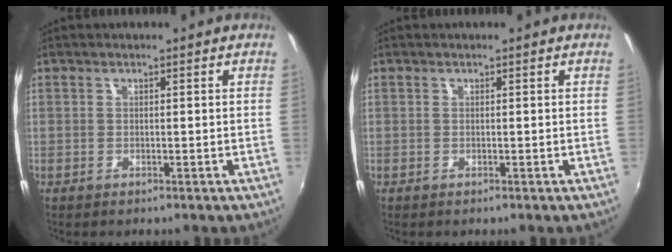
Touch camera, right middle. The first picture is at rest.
{"total": 0.0}